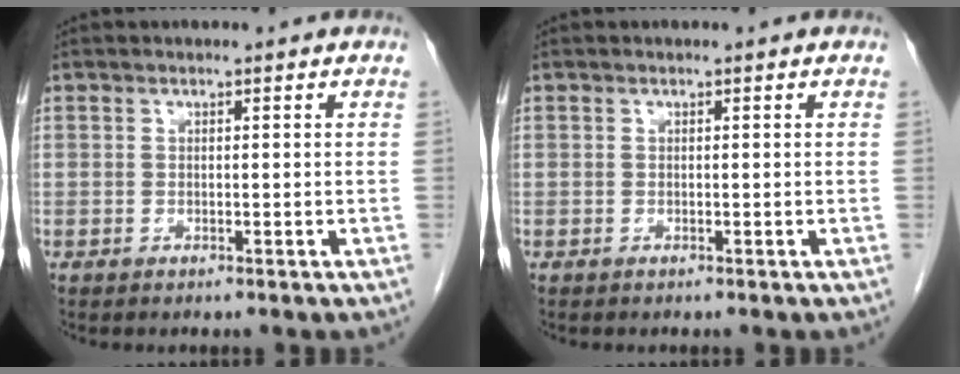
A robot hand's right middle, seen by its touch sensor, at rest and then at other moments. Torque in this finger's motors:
{"motor_torque": [0.00, 0.00, 0.00, 0.00]}